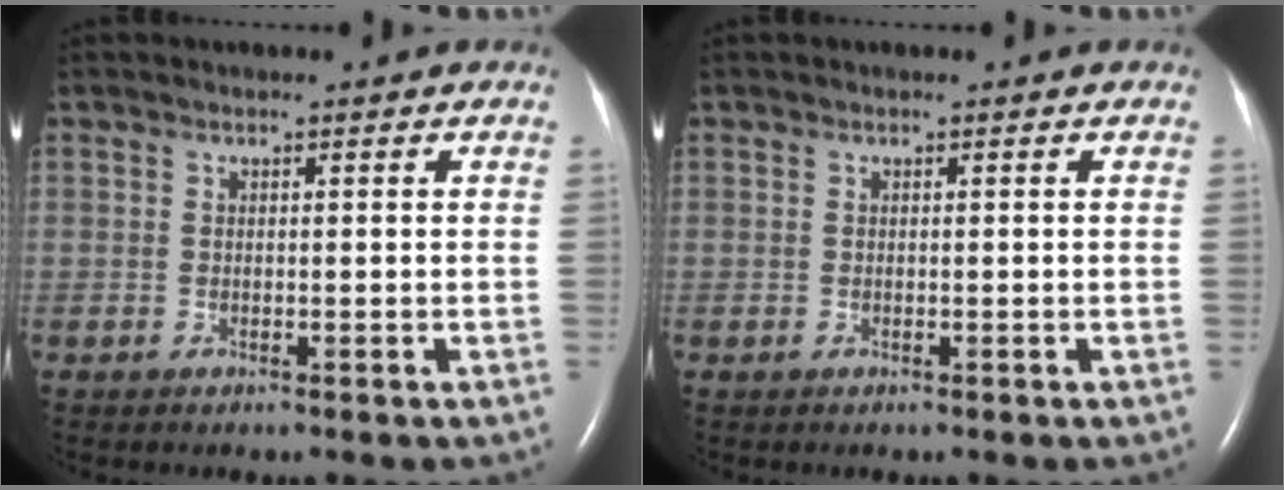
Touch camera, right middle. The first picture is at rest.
{"total": 0.0}